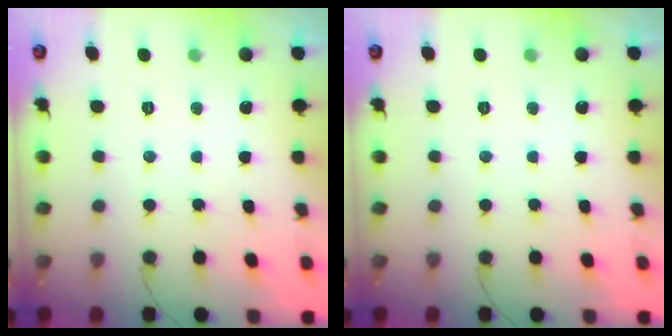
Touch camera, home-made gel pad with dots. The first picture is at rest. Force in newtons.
{"total": 0.0}